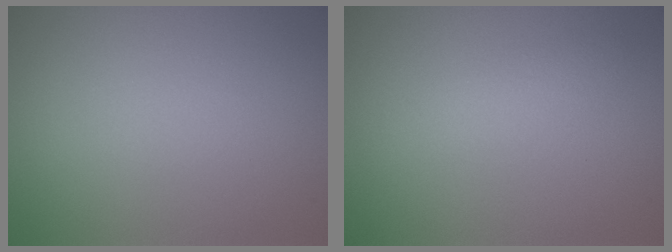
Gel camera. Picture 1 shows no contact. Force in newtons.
{"total": 1.3, "press": 1.3, "slide": 0.1}